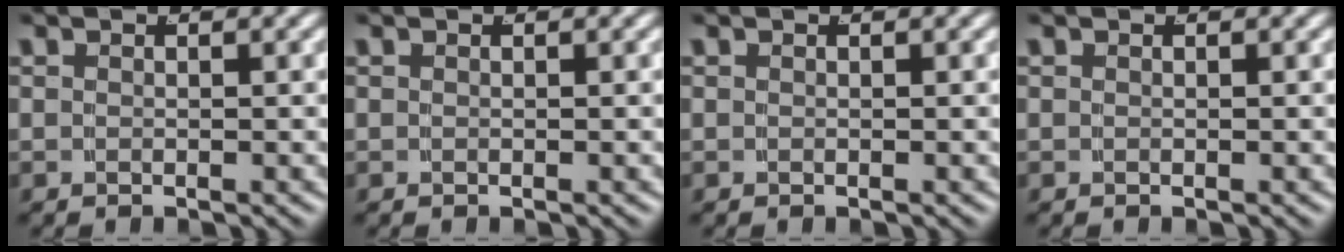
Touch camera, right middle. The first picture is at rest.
{"total": 0.0}
{"total": 0.0}
{"total": 0.0}